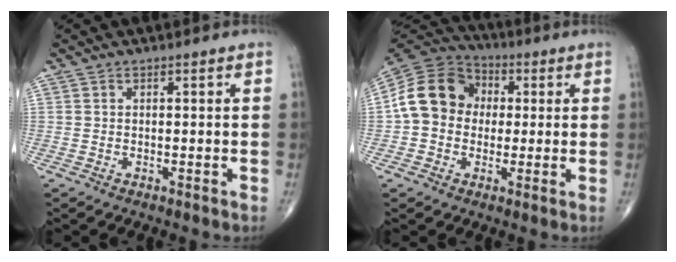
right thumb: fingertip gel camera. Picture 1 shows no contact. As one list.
[{"total": 13.7, "force": [1.0, 11.5, 7.4], "torque": [-0.121, 0.032, 0.008]}]